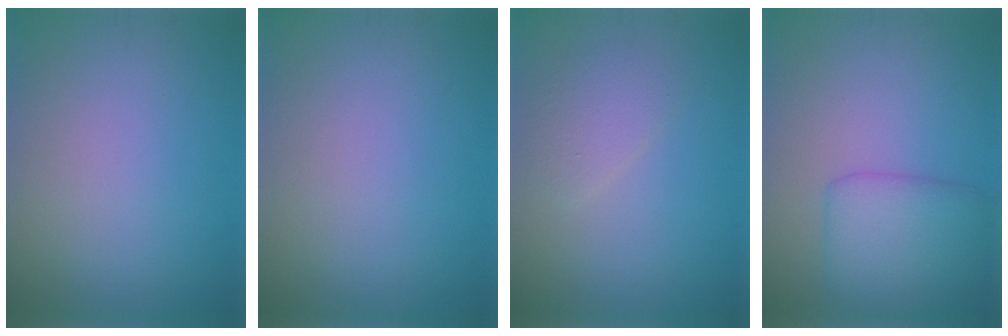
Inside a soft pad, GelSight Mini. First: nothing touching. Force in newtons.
{"total": 0.0}
{"total": 1.9, "press": 1.9, "slide": 0.1}
{"total": 4.3, "press": 4.3, "slide": 0.2}